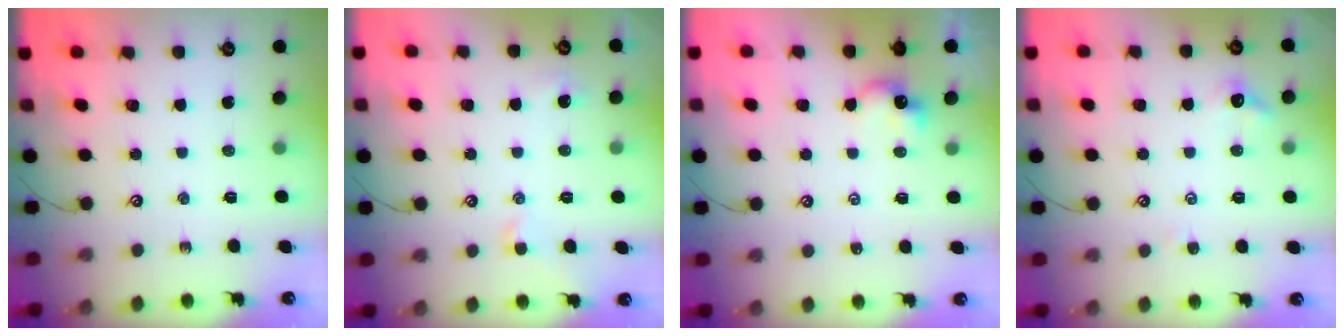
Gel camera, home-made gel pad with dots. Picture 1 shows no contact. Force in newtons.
{"total": 1.1, "press": 1.0, "slide": 0.5}
{"total": 1.7, "press": 1.7, "slide": 0.4}
{"total": 2.1, "press": 2.1, "slide": 0.5}